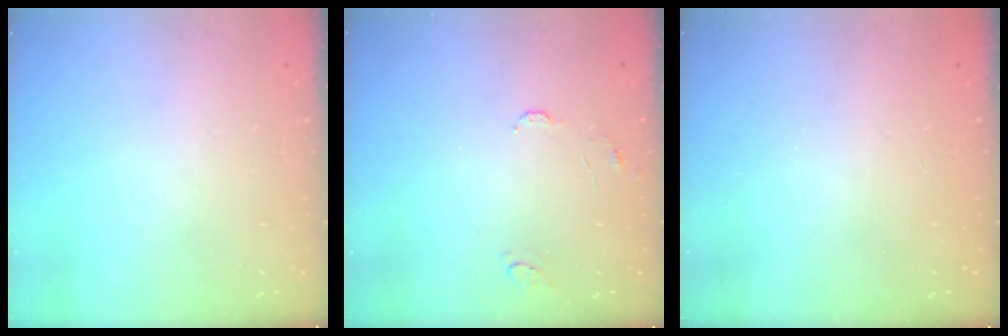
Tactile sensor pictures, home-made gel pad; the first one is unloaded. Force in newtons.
{"total": 6.2, "press": 6.2, "slide": 0.5}
{"total": 0.0}